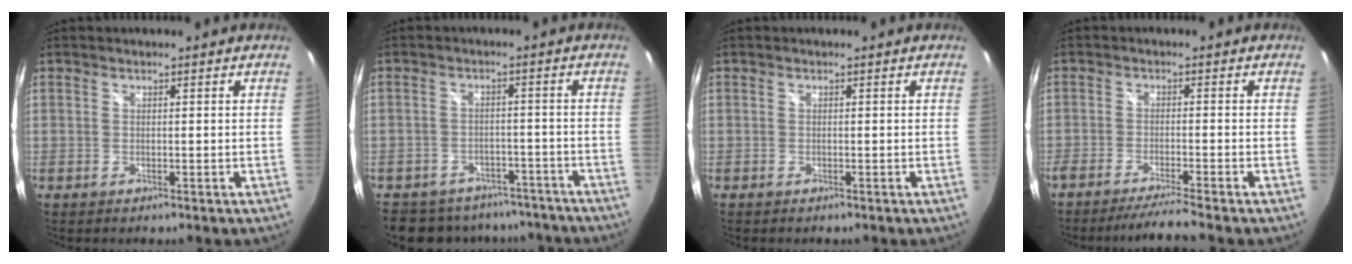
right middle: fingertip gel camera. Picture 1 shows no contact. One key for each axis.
{"total": 15.7, "fx": -13.1, "fy": 7.5, "fz": 4.3, "tx": -0.104, "ty": 0.021, "tz": -0.165}
{"total": 0.6, "fx": -0.5, "fy": 0.1, "fz": 0.3, "tx": -0.005, "ty": 0.000, "tz": -0.008}
{"total": 6.0, "fx": -5.3, "fy": -1.5, "fz": 2.3, "tx": -0.056, "ty": -0.009, "tz": -0.088}